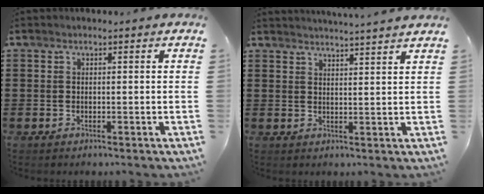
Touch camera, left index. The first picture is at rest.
{"total": 3.0, "force": [2.8, -1.0, 0.1], "torque": [-0.010, -0.018, 0.053]}